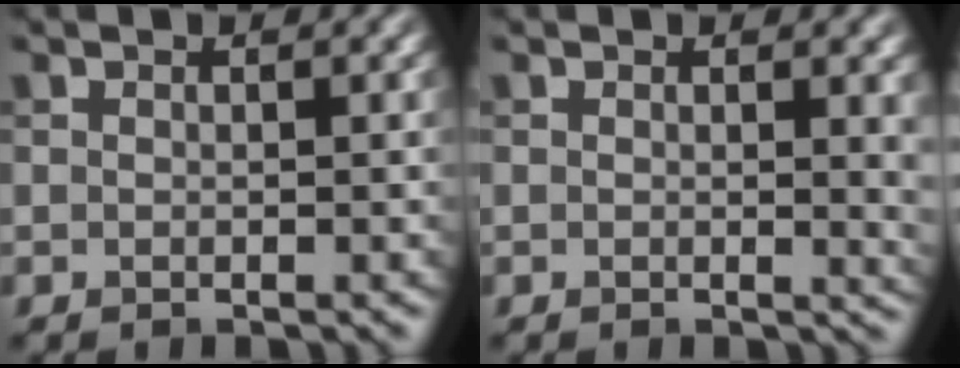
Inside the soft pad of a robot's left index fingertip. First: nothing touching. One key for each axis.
{"total": 2.3, "fx": 0.5, "fy": 0.7, "fz": 2.1, "tx": -0.021, "ty": -0.002, "tz": 0.009}